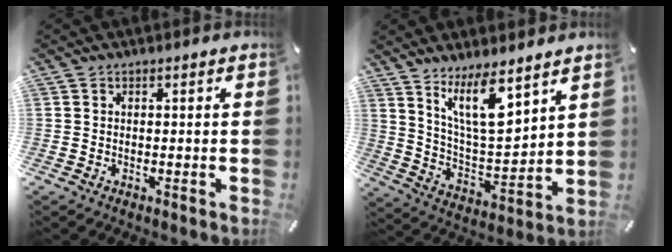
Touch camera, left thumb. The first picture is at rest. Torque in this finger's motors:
{"motor_torque": [0.27, 0.24, 1.44, -1.33, 0.14]}